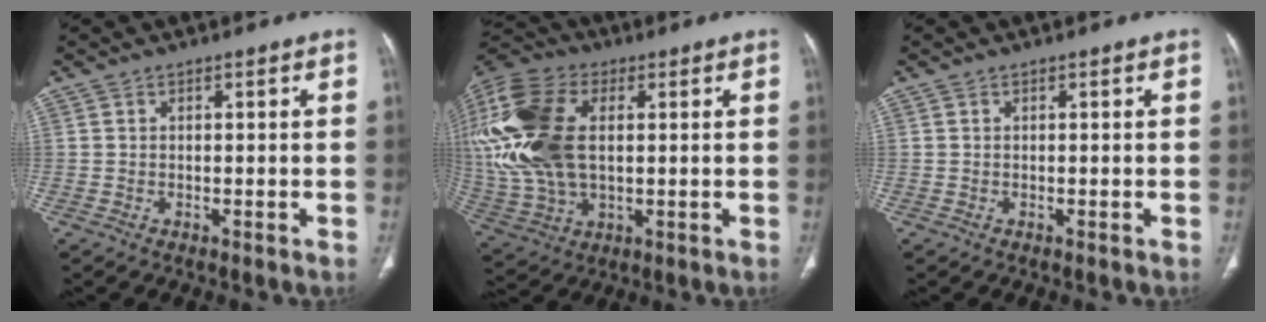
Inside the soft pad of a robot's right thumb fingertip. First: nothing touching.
{"total": 26.6, "force": [4.6, 16.0, 20.7], "torque": [-0.496, 0.013, 0.091]}
{"total": 0.0}